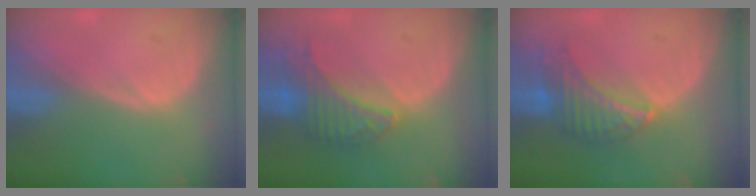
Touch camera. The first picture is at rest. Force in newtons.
{"total": 6.8, "press": 6.8, "slide": 0.2}
{"total": 6.8, "press": 6.7, "slide": 1.5}